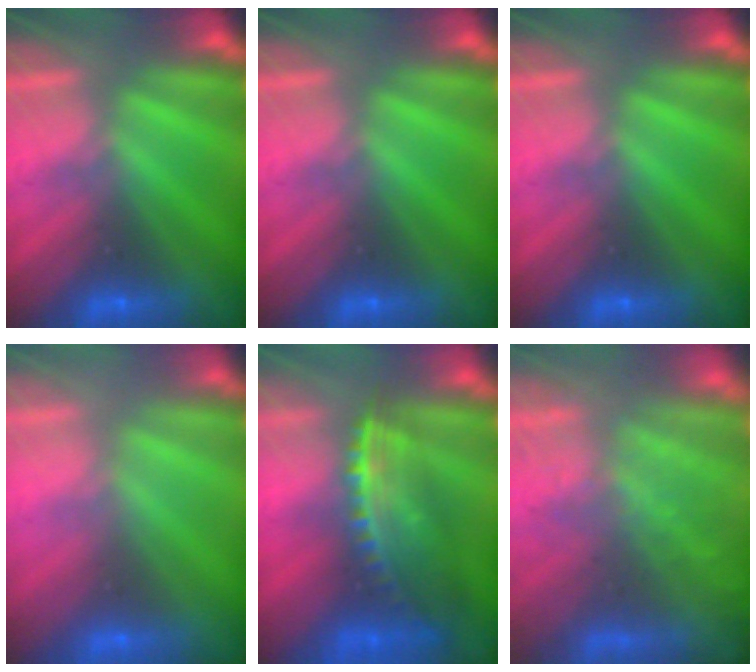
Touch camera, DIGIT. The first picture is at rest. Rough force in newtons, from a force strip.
{"total": 0.0}
{"total": 0.0}
{"total": 2.6}
{"total": 8.0}
{"total": 11.6}